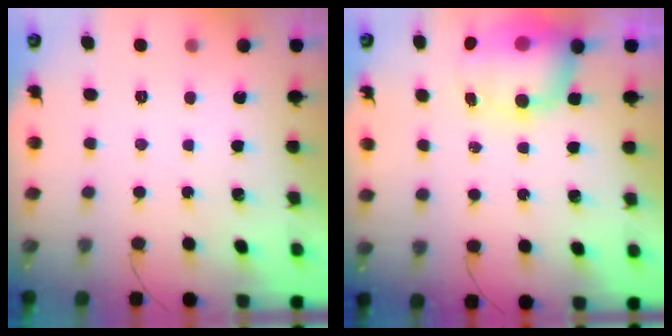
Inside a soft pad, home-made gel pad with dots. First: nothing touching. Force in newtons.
{"total": 9.0, "press": 8.8, "slide": 1.9}